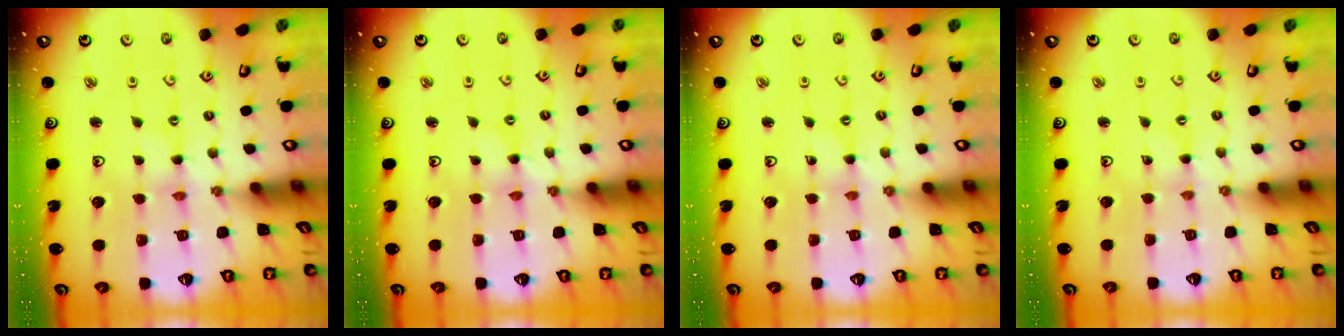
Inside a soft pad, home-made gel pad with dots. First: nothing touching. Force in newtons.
{"total": 1.2, "press": 1.1, "slide": 0.2}
{"total": 0.0}
{"total": 0.0}